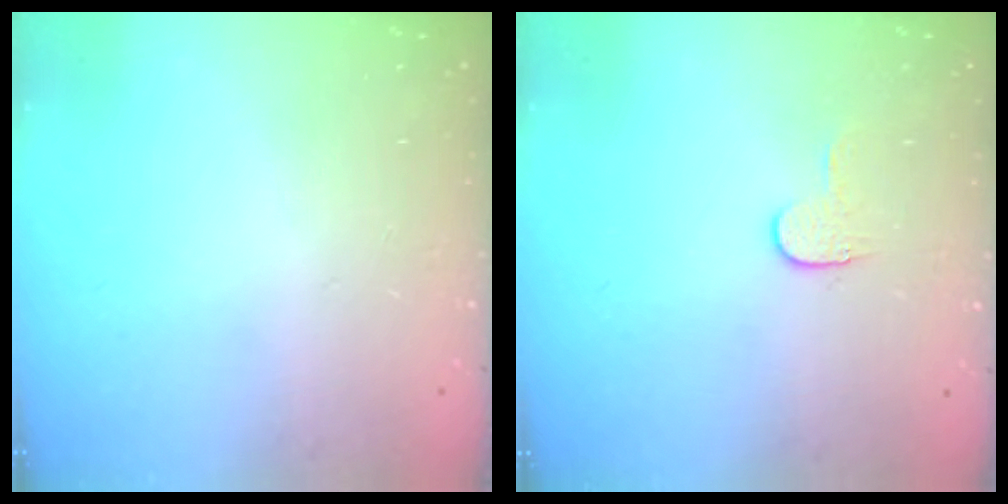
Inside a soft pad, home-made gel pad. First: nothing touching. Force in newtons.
{"total": 3.5, "press": 3.5, "slide": 0.4}